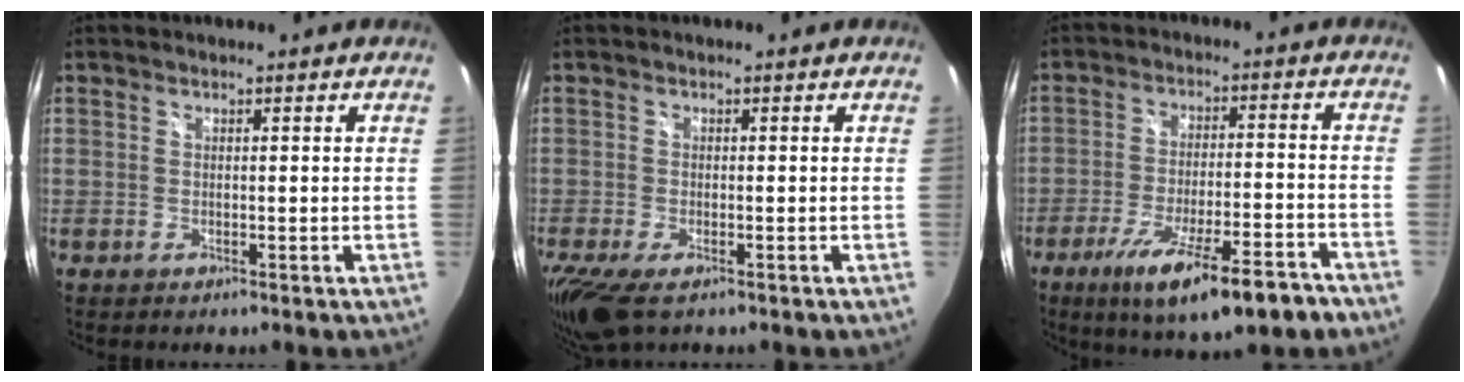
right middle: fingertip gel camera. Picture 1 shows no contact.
{"total": 7.6, "force": [-4.9, 2.7, 5.0], "torque": [-0.115, -0.036, -0.088]}
{"total": 16.3, "force": [-10.9, 3.3, 11.7], "torque": [-0.209, -0.043, -0.166]}